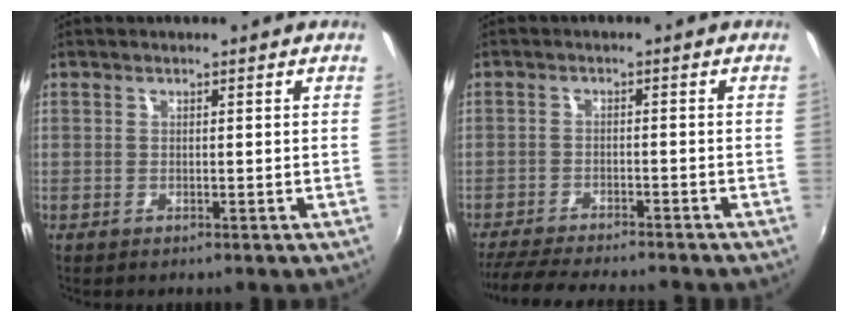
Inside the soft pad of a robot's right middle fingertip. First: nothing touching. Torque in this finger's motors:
{"motor_torque": [0.17, -0.18, 0.07, 0.07]}